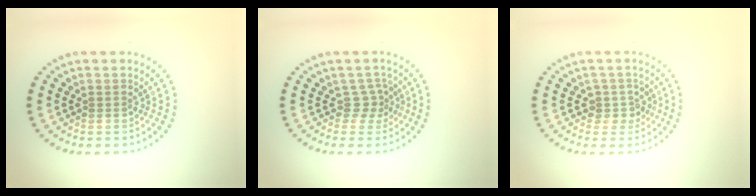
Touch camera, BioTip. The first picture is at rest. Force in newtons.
{"total": 1.9, "press": 1.2, "slide": 1.5}
{"total": 1.9, "press": 1.6, "slide": 1.1}